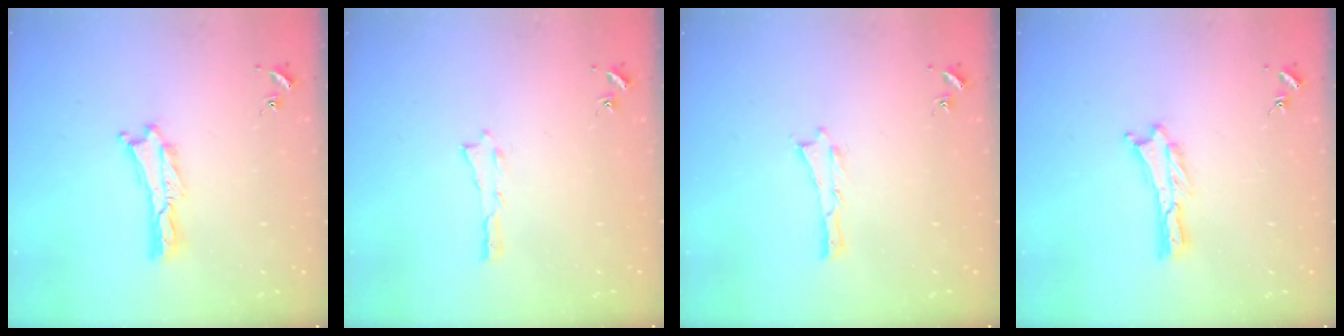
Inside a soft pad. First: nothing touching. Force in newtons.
{"total": 0.0}
{"total": 0.0}
{"total": 0.0}